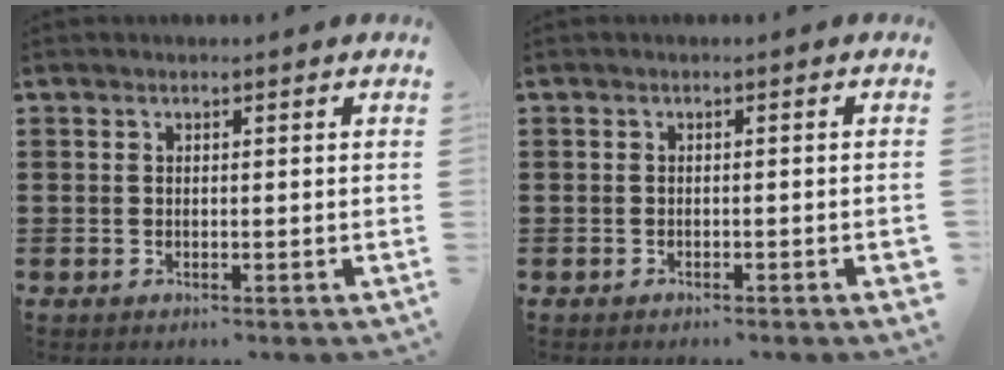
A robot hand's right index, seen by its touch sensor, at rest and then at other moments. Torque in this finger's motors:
{"motor_torque": [1.70, -0.44, 0.59, 0.00]}